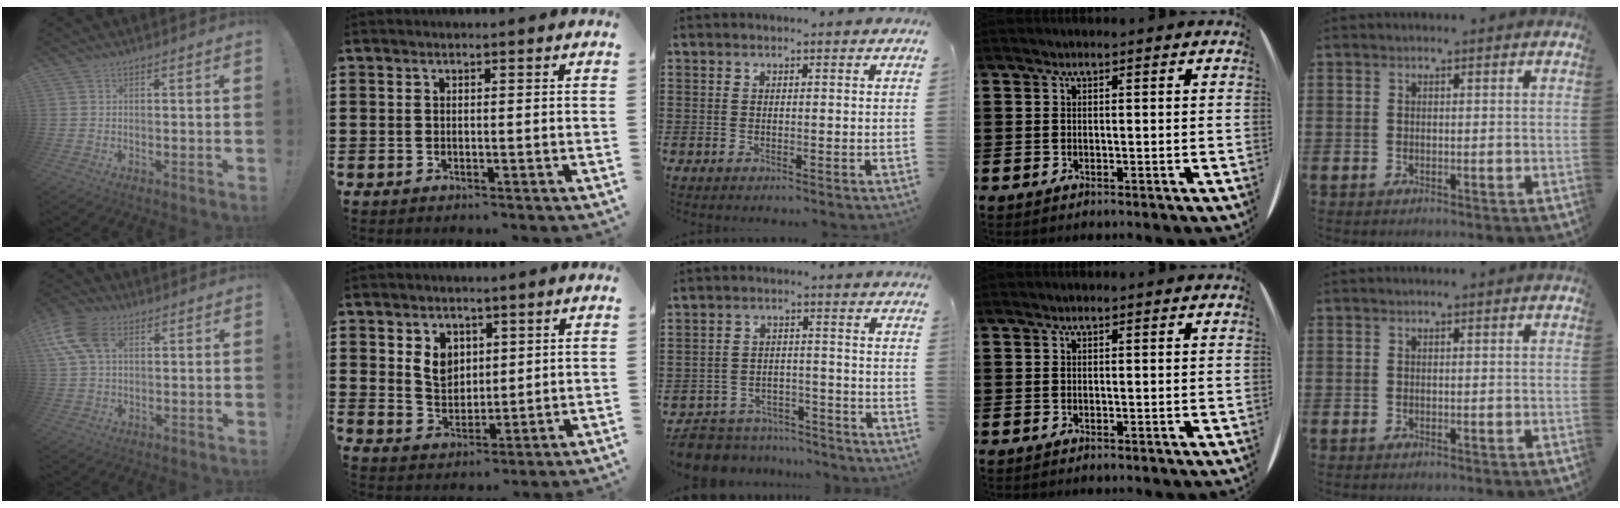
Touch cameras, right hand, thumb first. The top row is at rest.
{"thumb": {"total": 12.6, "force": [4.4, 7.8, 8.9], "torque": [-0.186, -0.003, 0.086]}, "index": {"total": 4.8, "force": [2.0, 3.8, 2.2], "torque": [-0.048, 0.010, 0.035]}, "middle": {"total": 6.3, "force": [-6.2, 1.2, 0.3], "torque": [-0.016, 0.013, -0.126]}}